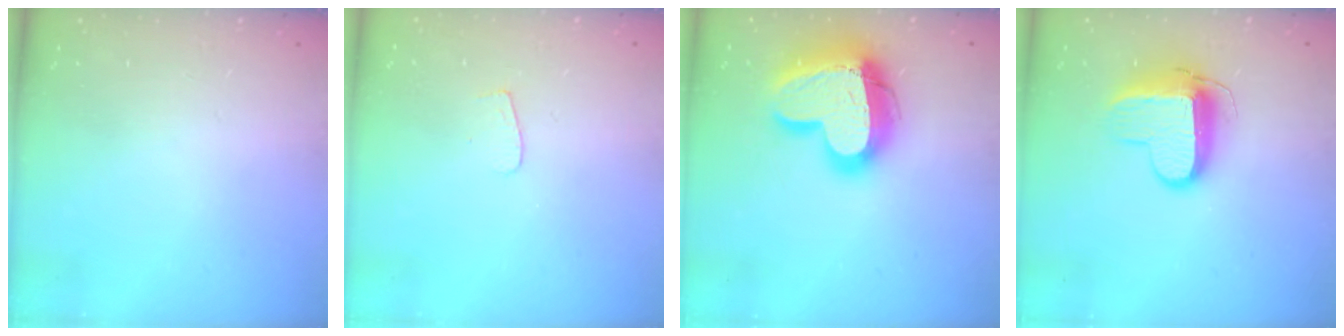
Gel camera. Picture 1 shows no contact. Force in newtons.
{"total": 3.6, "press": 3.6, "slide": 0.3}
{"total": 21.0, "press": 20.9, "slide": 1.9}
{"total": 11.1, "press": 11.1, "slide": 1.0}